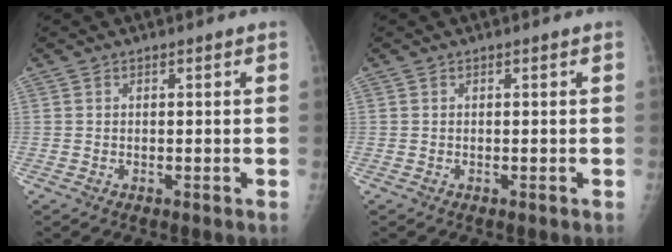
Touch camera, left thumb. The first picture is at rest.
{"total": 0.0}